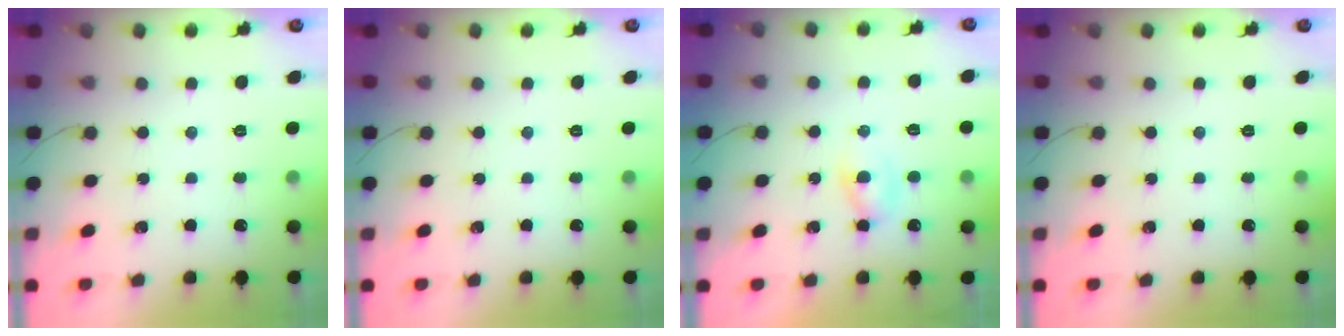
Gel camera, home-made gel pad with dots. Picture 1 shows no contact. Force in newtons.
{"total": 0.0}
{"total": 2.2, "press": 2.0, "slide": 1.1}
{"total": 0.0}